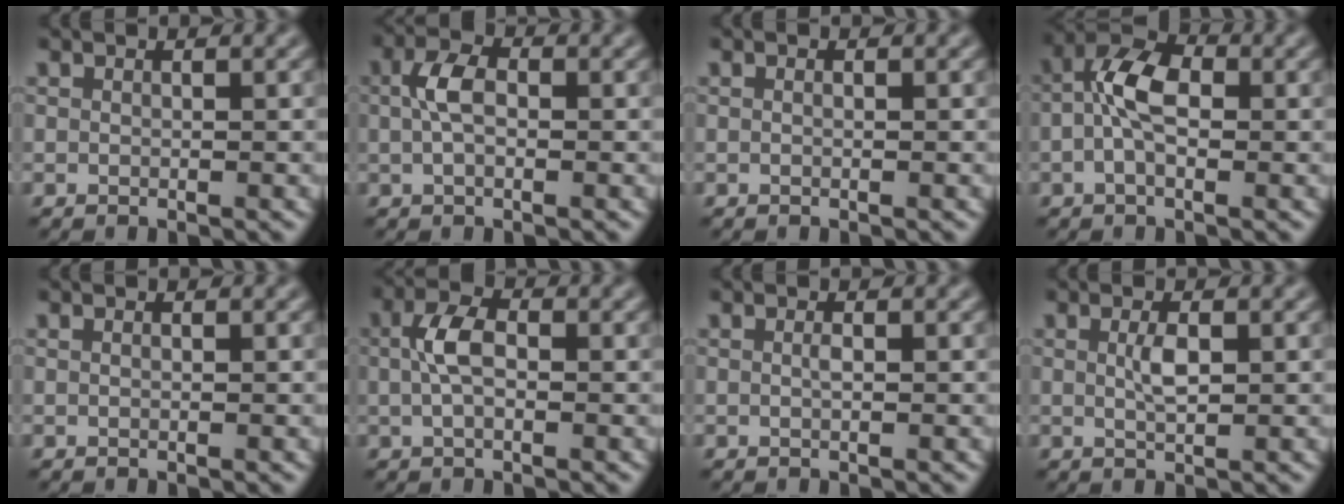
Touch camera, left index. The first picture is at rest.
{"total": 3.0, "force": [0.3, 1.7, 2.4], "torque": [-0.052, 0.008, 0.000]}
{"total": 0.0}
{"total": 4.8, "force": [-0.4, 2.6, 4.1], "torque": [-0.080, 0.015, -0.018]}
{"total": 0.0}
{"total": 3.3, "force": [0.2, 1.7, 2.8], "torque": [-0.058, 0.008, -0.002]}
{"total": 0.5, "force": [0.1, 0.0, 0.5], "torque": [-0.013, 0.003, 0.001]}
{"total": 1.8, "force": [0.3, 0.5, 1.7], "torque": [-0.037, 0.003, 0.006]}